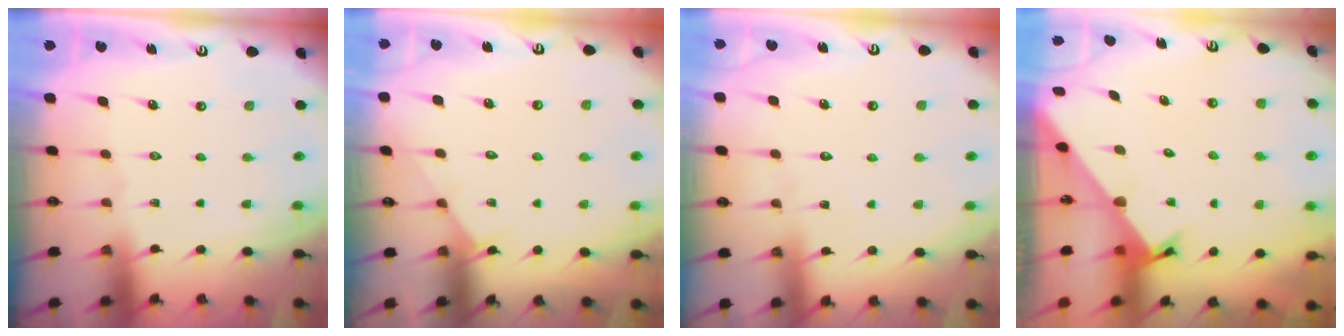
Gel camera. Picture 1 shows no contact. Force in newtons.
{"total": 2.8, "press": 2.7, "slide": 0.4}
{"total": 6.0, "press": 5.9, "slide": 0.5}
{"total": 2.5, "press": 2.5, "slide": 0.2}